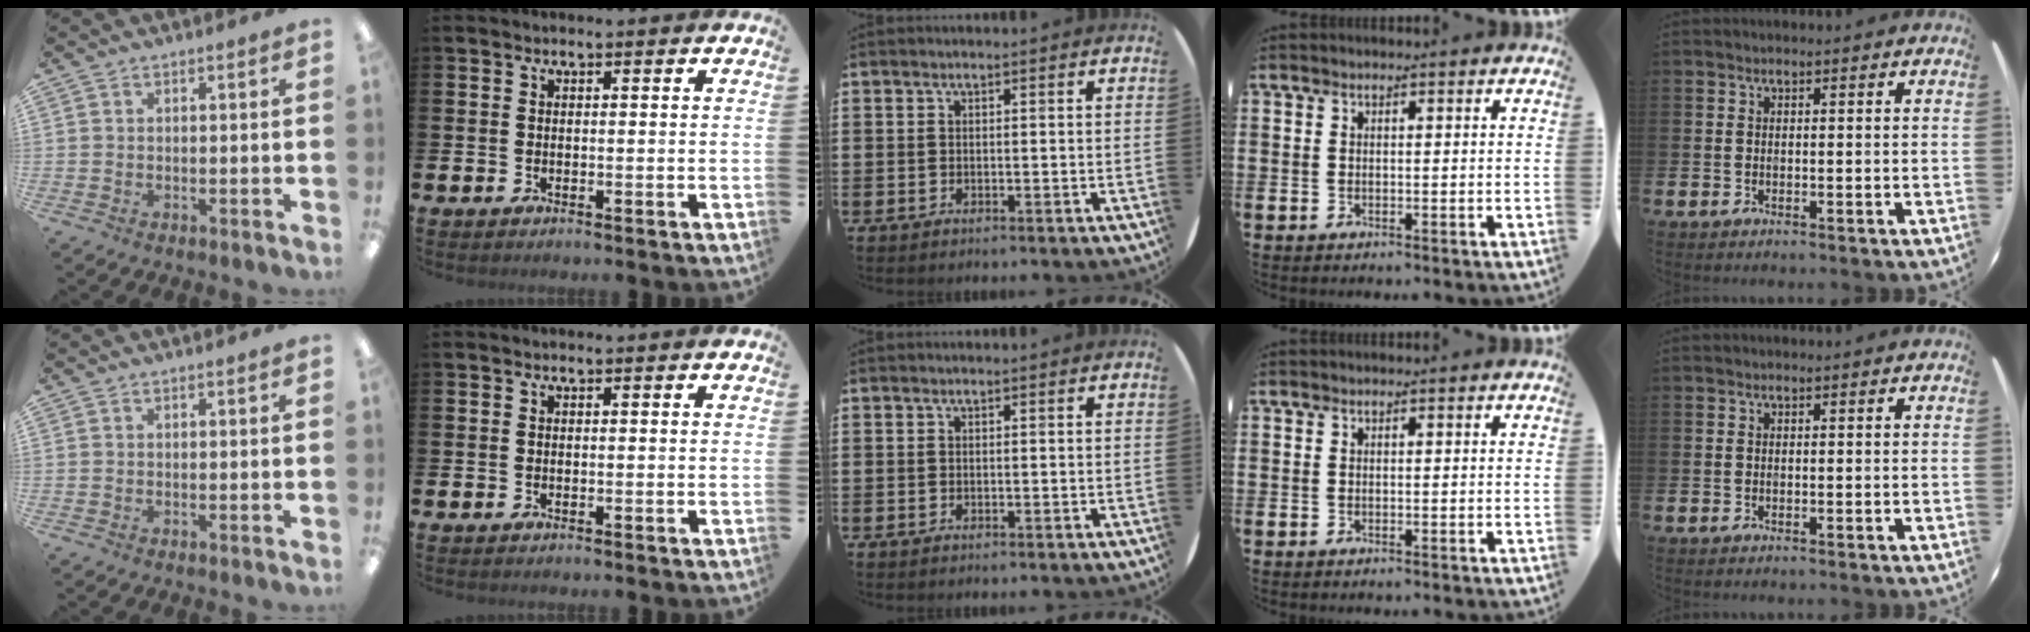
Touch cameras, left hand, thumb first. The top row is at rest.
{}